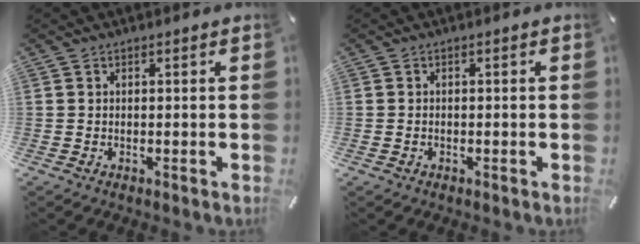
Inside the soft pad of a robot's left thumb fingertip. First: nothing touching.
{"total": 0.7, "force": [-0.3, 0.5, 0.4], "torque": [-0.009, 0.000, -0.005]}